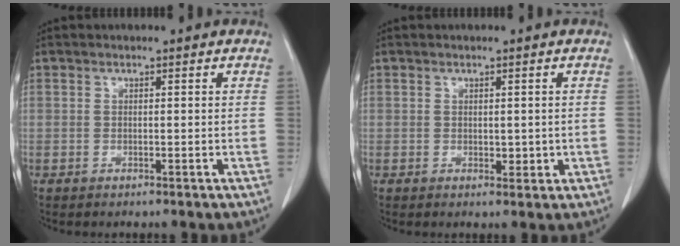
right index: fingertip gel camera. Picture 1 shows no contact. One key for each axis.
{"total": 2.0, "fx": -0.1, "fy": 1.1, "fz": 1.6, "tx": -0.017, "ty": -0.003, "tz": 0.004}